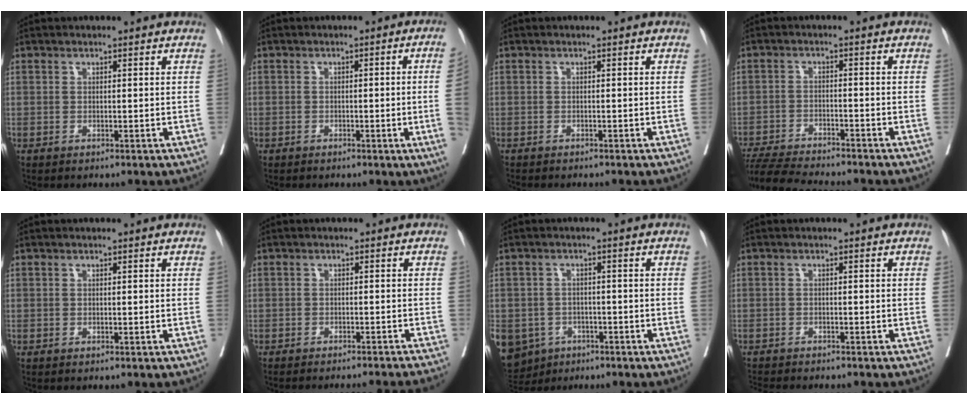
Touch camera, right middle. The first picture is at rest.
{"total": 5.1, "force": [-1.0, -1.3, 4.9], "torque": [-0.055, -0.004, -0.015]}
{"total": 3.1, "force": [-2.7, 0.6, 1.3], "torque": [-0.019, -0.005, -0.033]}
{"total": 11.0, "force": [-10.2, 0.7, 4.2], "torque": [-0.067, -0.012, -0.162]}
{"total": 0.0}
{"total": 12.2, "force": [-11.5, -1.2, 3.8], "torque": [-0.027, -0.021, -0.134]}
{"total": 11.9, "force": [-6.4, 9.4, 3.5], "torque": [-0.107, -0.004, -0.087]}
{"total": 7.3, "force": [-6.7, 1.1, 2.8], "torque": [-0.036, -0.007, -0.097]}